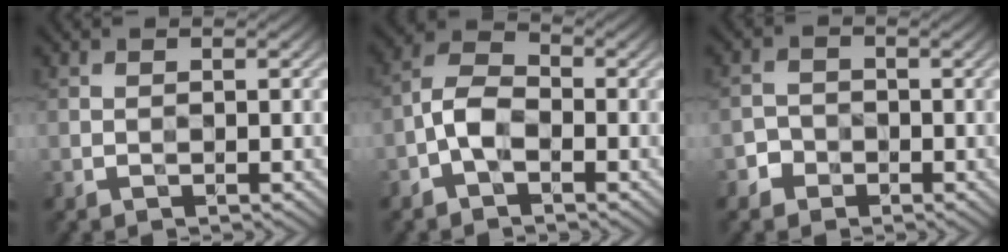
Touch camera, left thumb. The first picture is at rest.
{"total": 4.5, "force": [-1.7, 2.5, 3.3], "torque": [-0.068, 0.011, -0.048]}
{"total": 1.9, "force": [-1.0, 1.5, 0.2], "torque": [0.004, 0.002, -0.028]}